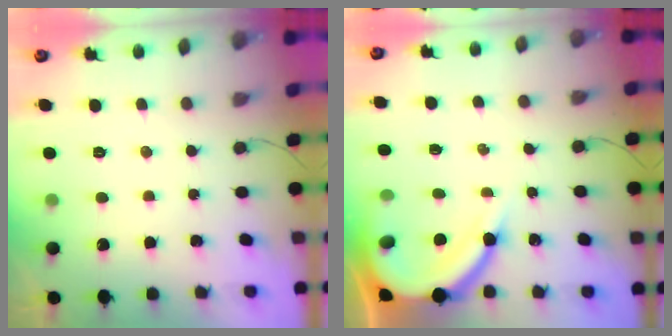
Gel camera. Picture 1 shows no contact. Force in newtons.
{"total": 11.8, "press": 11.7, "slide": 1.3}